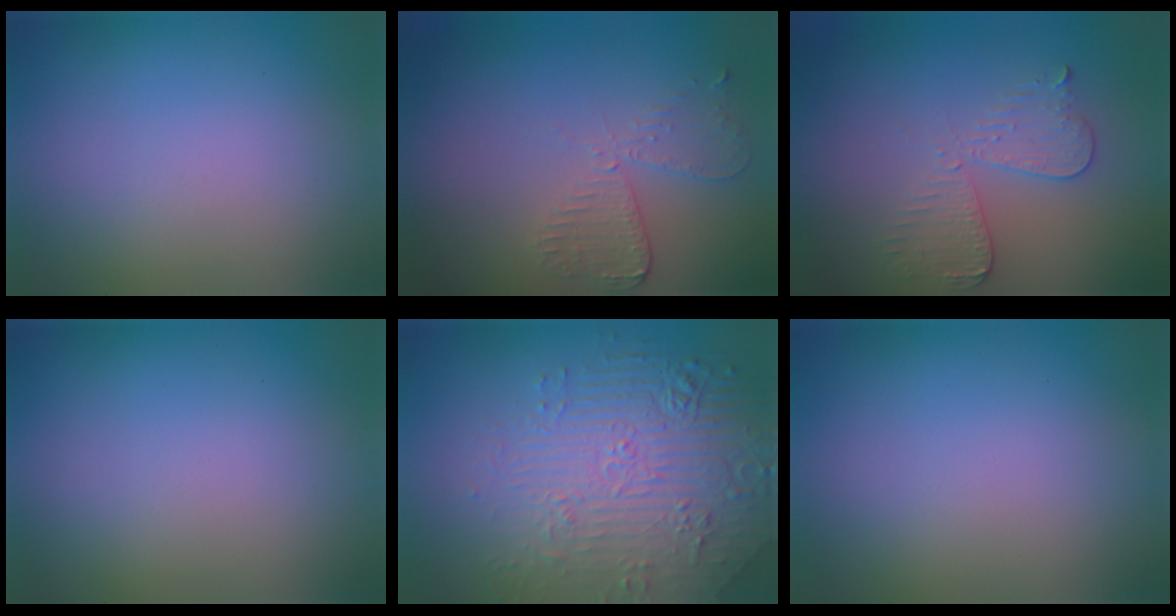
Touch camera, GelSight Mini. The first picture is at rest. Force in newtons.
{"total": 2.7, "press": 2.4, "slide": 1.2}
{"total": 3.0, "press": 2.7, "slide": 1.2}
{"total": 0.0}
{"total": 5.4, "press": 4.8, "slide": 2.3}
{"total": 0.0}